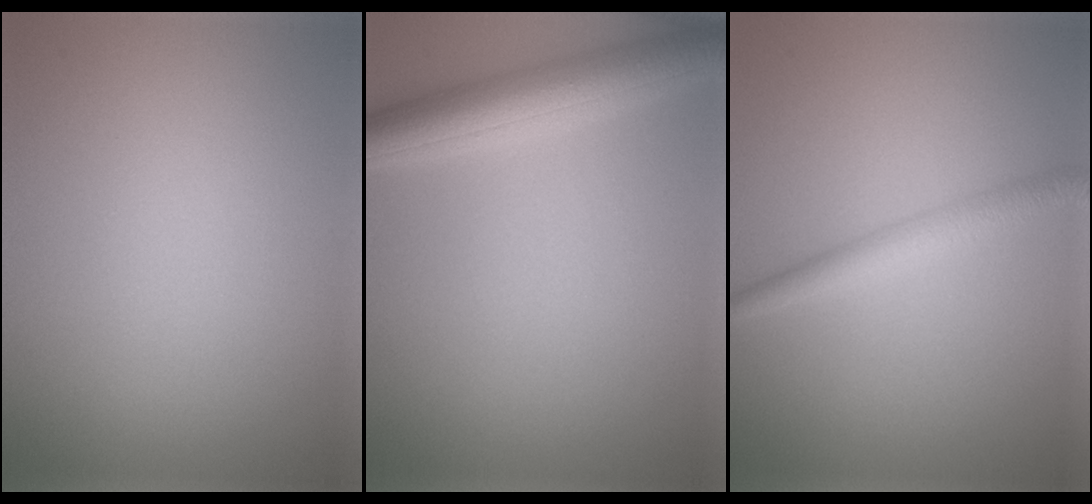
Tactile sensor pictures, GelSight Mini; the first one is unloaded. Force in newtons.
{"total": 5.2, "press": 5.2, "slide": 0.2}
{"total": 2.5, "press": 2.5, "slide": 0.1}